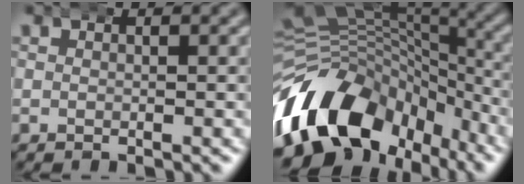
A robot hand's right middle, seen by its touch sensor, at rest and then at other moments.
{"total": 15.2, "force": [-4.6, 10.8, 9.6], "torque": [-0.188, -0.028, -0.065]}